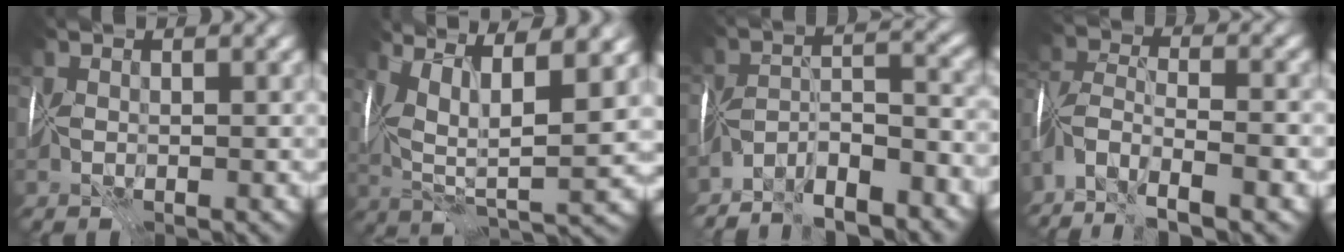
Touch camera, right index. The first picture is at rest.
{"total": 9.5, "force": [4.3, 2.9, 8.0], "torque": [-0.152, 0.003, 0.078]}
{"total": 6.6, "force": [-5.8, 1.0, 2.9], "torque": [-0.037, 0.003, -0.107]}
{"total": 8.1, "force": [-5.8, 2.4, 5.1], "torque": [-0.092, -0.003, -0.117]}